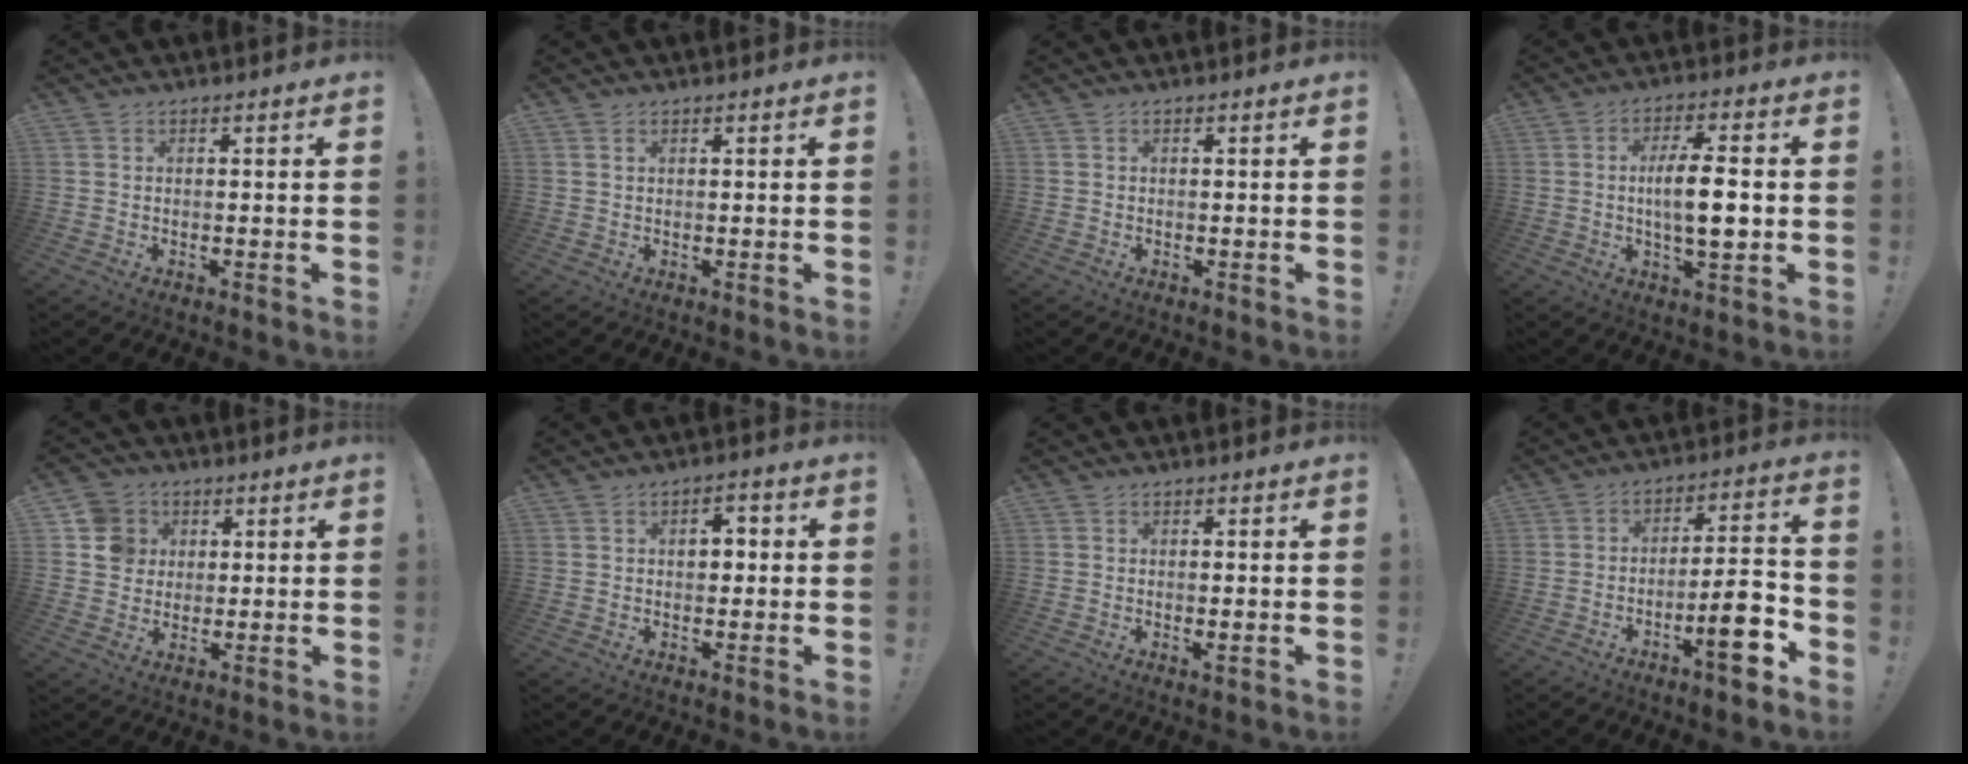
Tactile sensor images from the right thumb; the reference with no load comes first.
{"total": 0.7, "force": [0.5, 0.3, 0.4], "torque": [-0.009, 0.001, 0.009]}
{"total": 0.0}
{"total": 10.7, "force": [-0.8, 2.7, 10.3], "torque": [-0.181, 0.004, -0.021]}
{"total": 8.6, "force": [2.3, 8.0, 2.1], "torque": [-0.024, -0.008, 0.049]}
{"total": 4.3, "force": [0.1, 3.1, 3.0], "torque": [-0.030, 0.003, -0.007]}
{"total": 1.5, "force": [-0.1, 0.1, 1.5], "torque": [-0.027, 0.000, -0.003]}
{"total": 13.5, "force": [-6.5, 3.0, 11.4], "torque": [-0.152, 0.031, -0.101]}